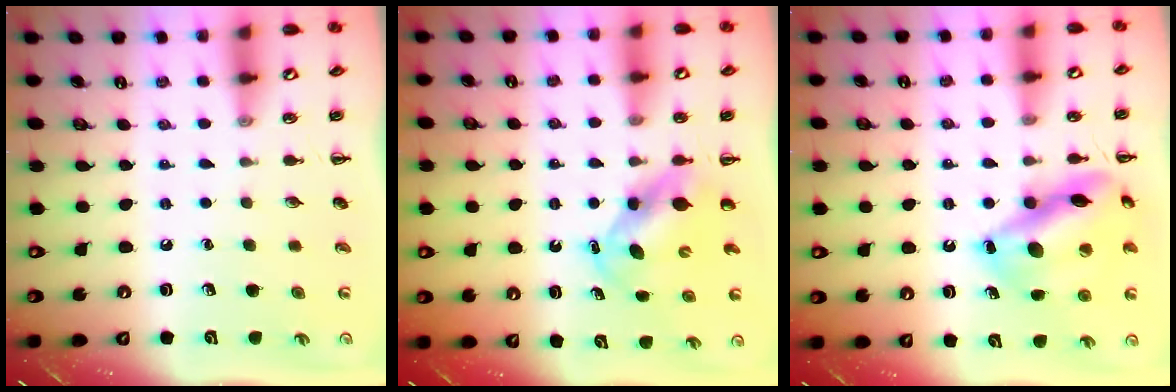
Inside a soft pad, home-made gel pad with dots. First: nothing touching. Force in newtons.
{"total": 5.7, "press": 5.7, "slide": 0.8}
{"total": 16.2, "press": 16.2, "slide": 1.5}